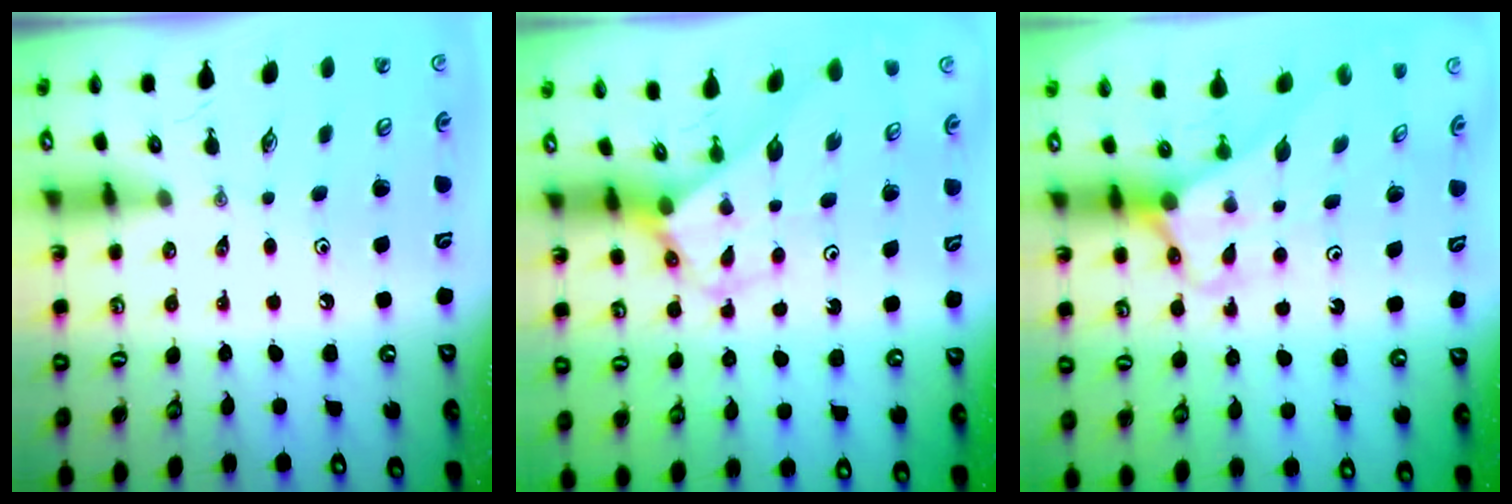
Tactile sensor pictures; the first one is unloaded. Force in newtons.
{"total": 2.9, "press": 2.9, "slide": 0.1}
{"total": 2.9, "press": 2.9, "slide": 0.2}